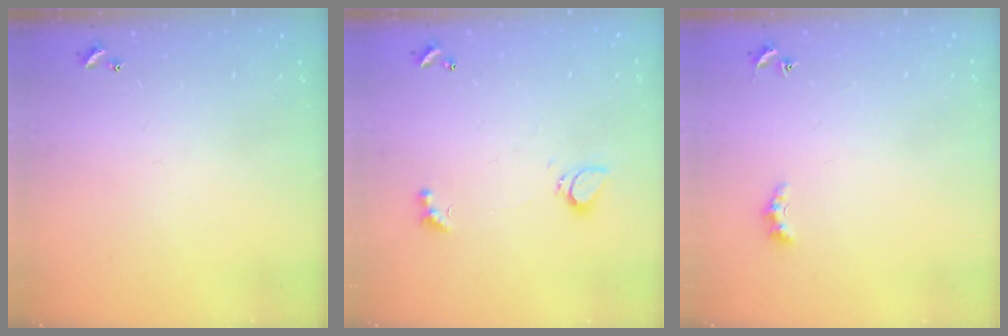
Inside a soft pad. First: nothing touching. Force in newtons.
{"total": 2.1, "press": 2.0, "slide": 0.7}
{"total": 2.4, "press": 2.3, "slide": 0.5}